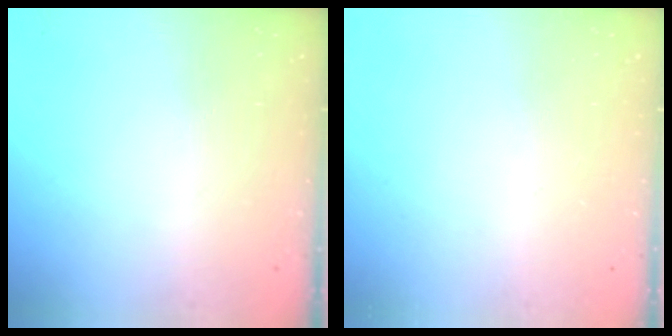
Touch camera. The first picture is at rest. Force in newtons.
{"total": 0.0}